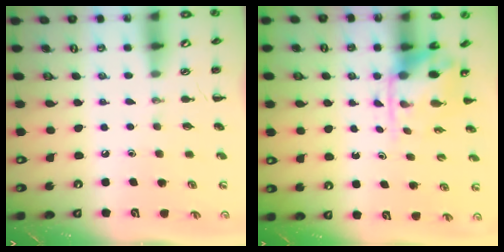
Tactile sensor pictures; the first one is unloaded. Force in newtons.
{"total": 3.7, "press": 3.7, "slide": 0.6}